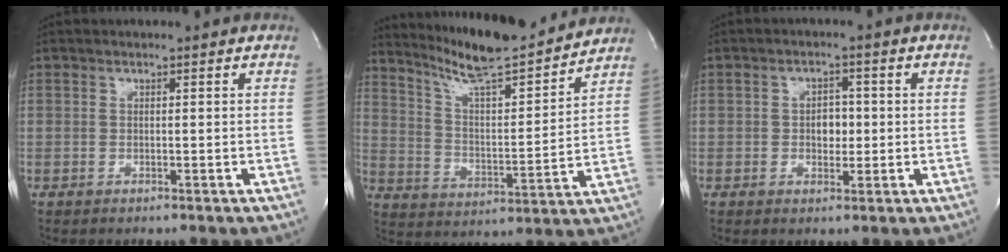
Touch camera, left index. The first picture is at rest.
{"total": 17.1, "force": [15.4, 1.2, 7.2], "torque": [-0.122, -0.010, 0.247]}
{"total": 3.3, "force": [-0.2, 2.1, 2.5], "torque": [-0.033, 0.005, -0.001]}